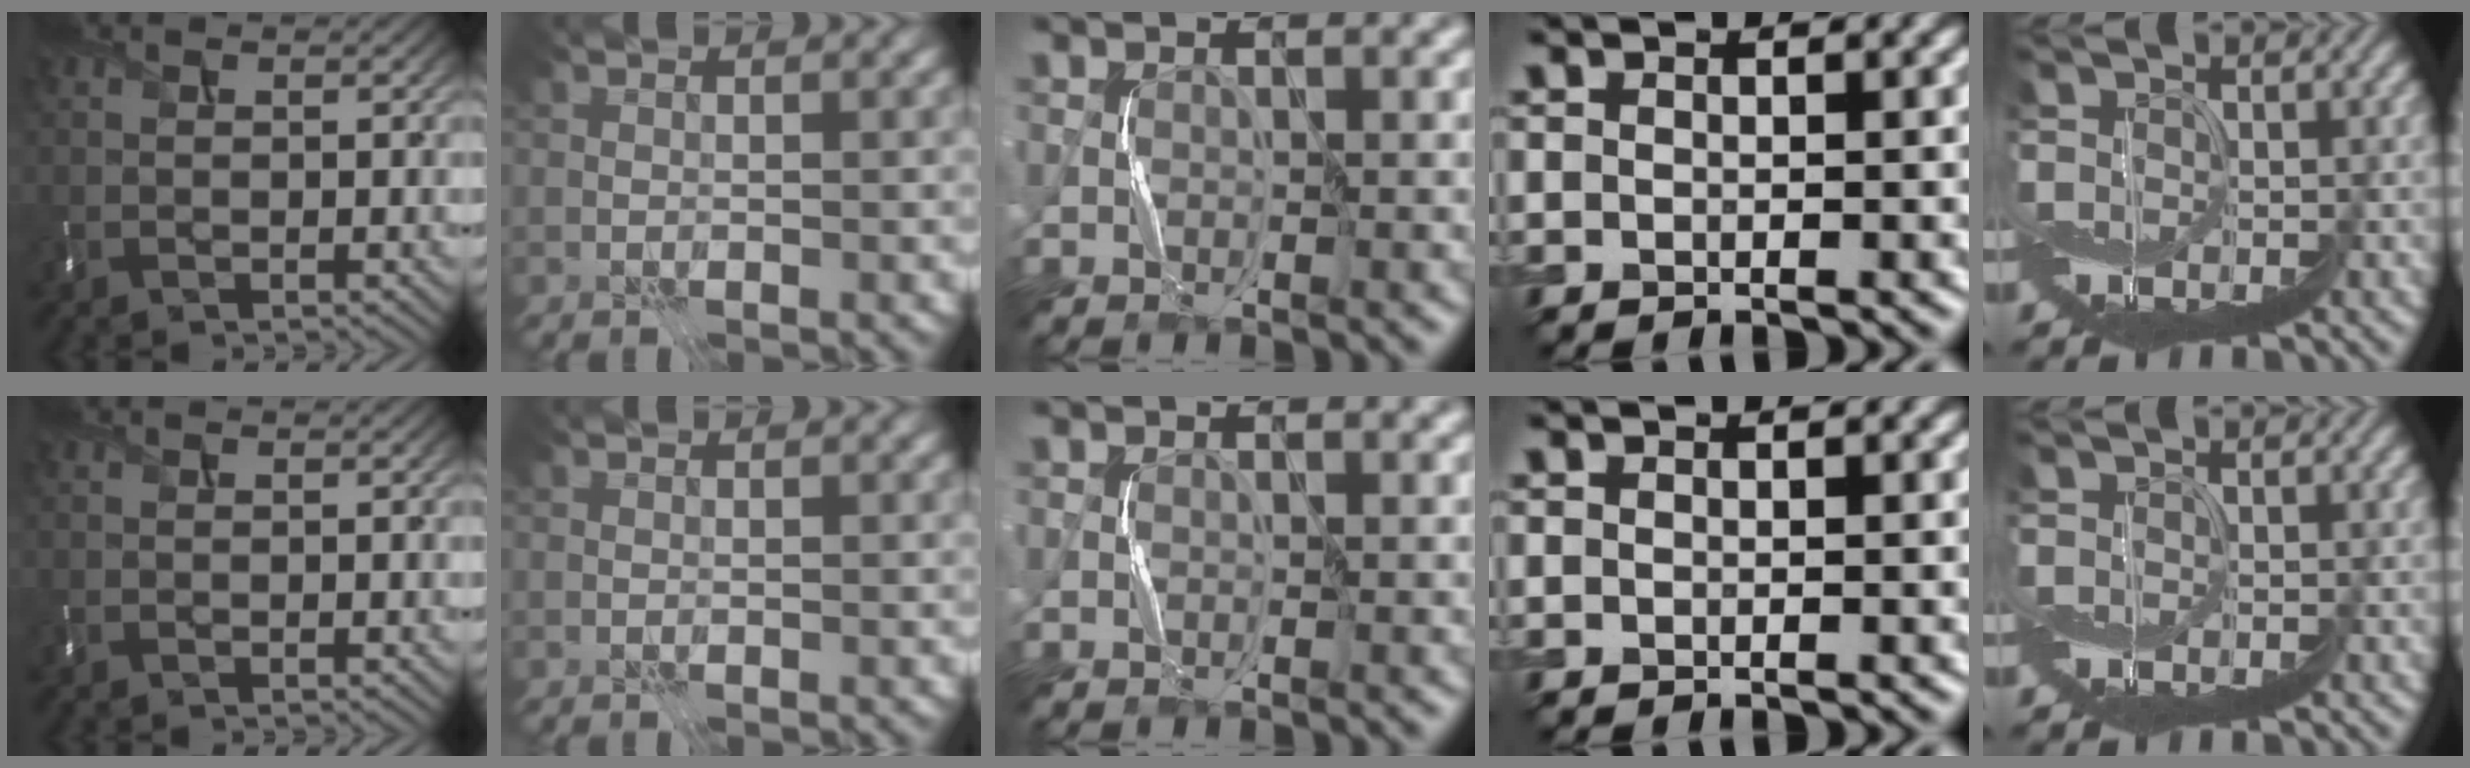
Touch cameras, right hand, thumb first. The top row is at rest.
{}